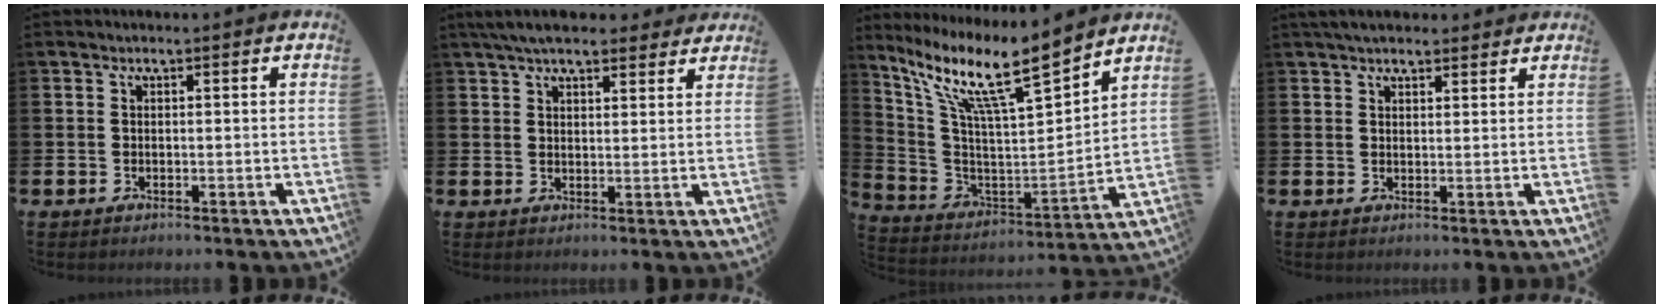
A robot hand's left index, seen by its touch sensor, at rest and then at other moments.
{"total": 5.7, "force": [5.1, 1.7, 1.9], "torque": [-0.039, -0.014, 0.093]}
{"total": 12.0, "force": [9.3, 1.6, 7.4], "torque": [-0.169, -0.066, 0.150]}
{"total": 3.5, "force": [3.2, 1.2, 0.8], "torque": [-0.009, -0.010, 0.058]}